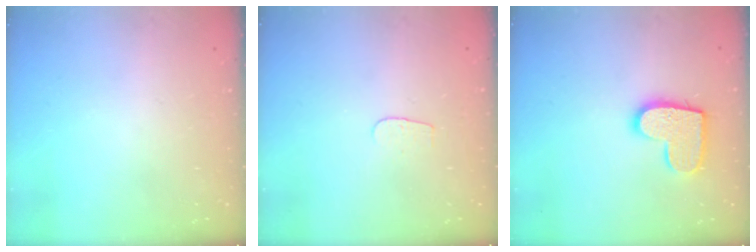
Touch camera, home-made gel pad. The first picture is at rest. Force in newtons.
{"total": 3.7, "press": 3.6, "slide": 0.4}
{"total": 12.7, "press": 12.7, "slide": 0.7}